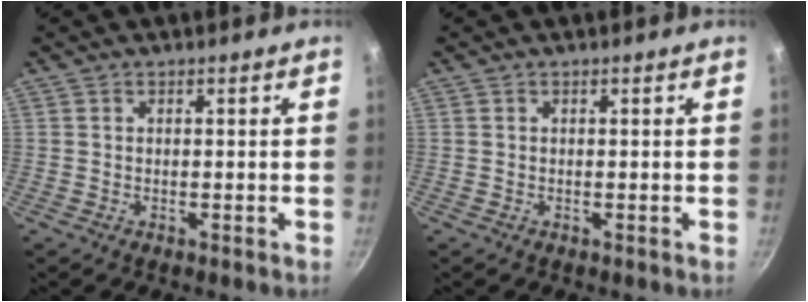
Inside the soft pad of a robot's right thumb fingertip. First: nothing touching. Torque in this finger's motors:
{"motor_torque": [0.00, 0.00, 0.03, 0.01, 0.00]}